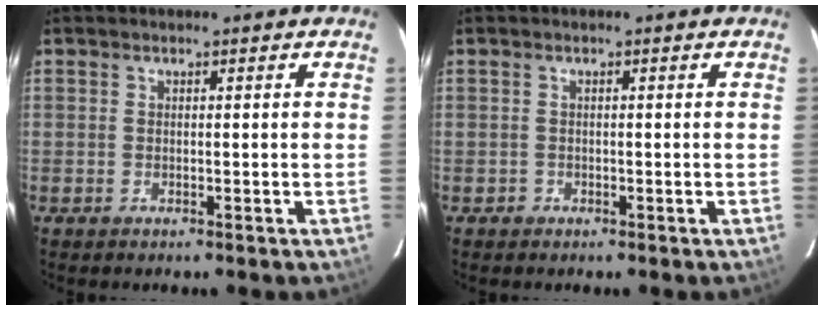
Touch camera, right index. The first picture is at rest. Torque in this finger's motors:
{"motor_torque": [-0.16, 0.07, -0.24, -0.10]}